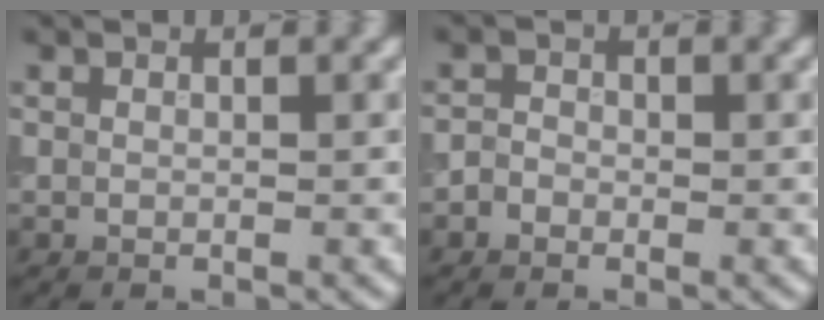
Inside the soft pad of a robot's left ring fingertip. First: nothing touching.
{"total": 1.1, "force": [-0.6, 0.9, 0.4], "torque": [0.000, 0.005, -0.019]}